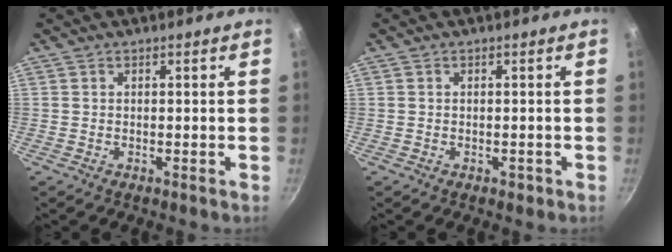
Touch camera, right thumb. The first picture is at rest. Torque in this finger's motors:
{"motor_torque": [-0.03, 0.20, -0.51, 0.21, -0.01]}